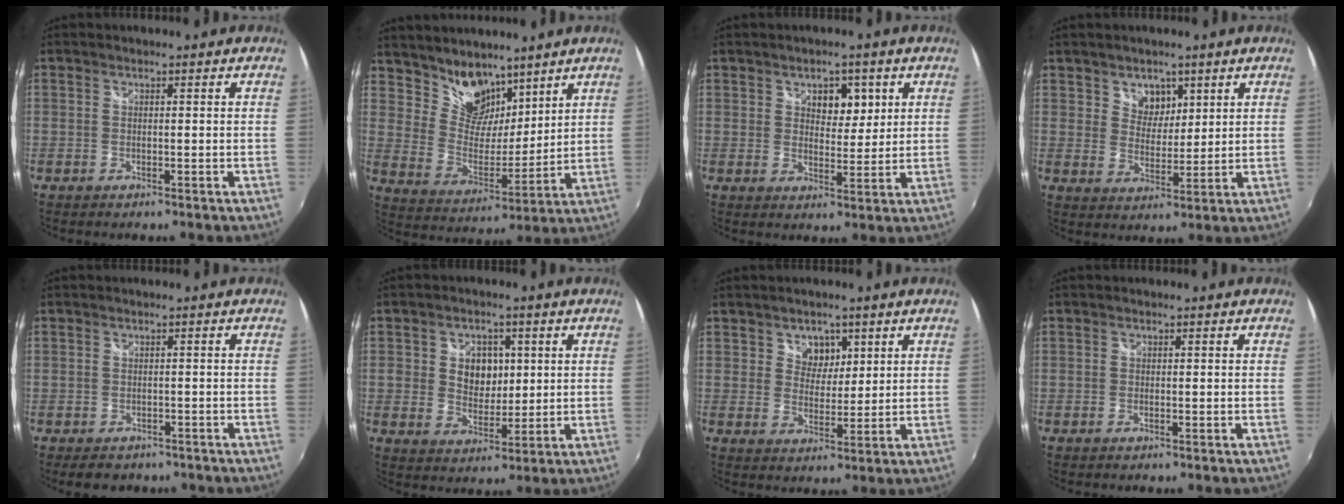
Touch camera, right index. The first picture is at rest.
{"total": 10.6, "force": [8.1, 6.0, 3.4], "torque": [-0.061, 0.004, 0.154]}
{"total": 5.2, "force": [2.3, 3.4, 3.2], "torque": [-0.038, 0.002, 0.036]}
{"total": 5.2, "force": [3.0, 3.9, 1.6], "torque": [-0.018, 0.002, 0.054]}
{"total": 3.9, "force": [-2.6, 2.6, 1.3], "torque": [-0.019, -0.003, -0.030]}
{"total": 7.7, "force": [1.4, 6.1, 4.5], "torque": [-0.080, 0.007, 0.026]}
{"total": 4.8, "force": [2.4, 3.8, 1.6], "torque": [-0.018, 0.003, 0.043]}
{"total": 0.0}